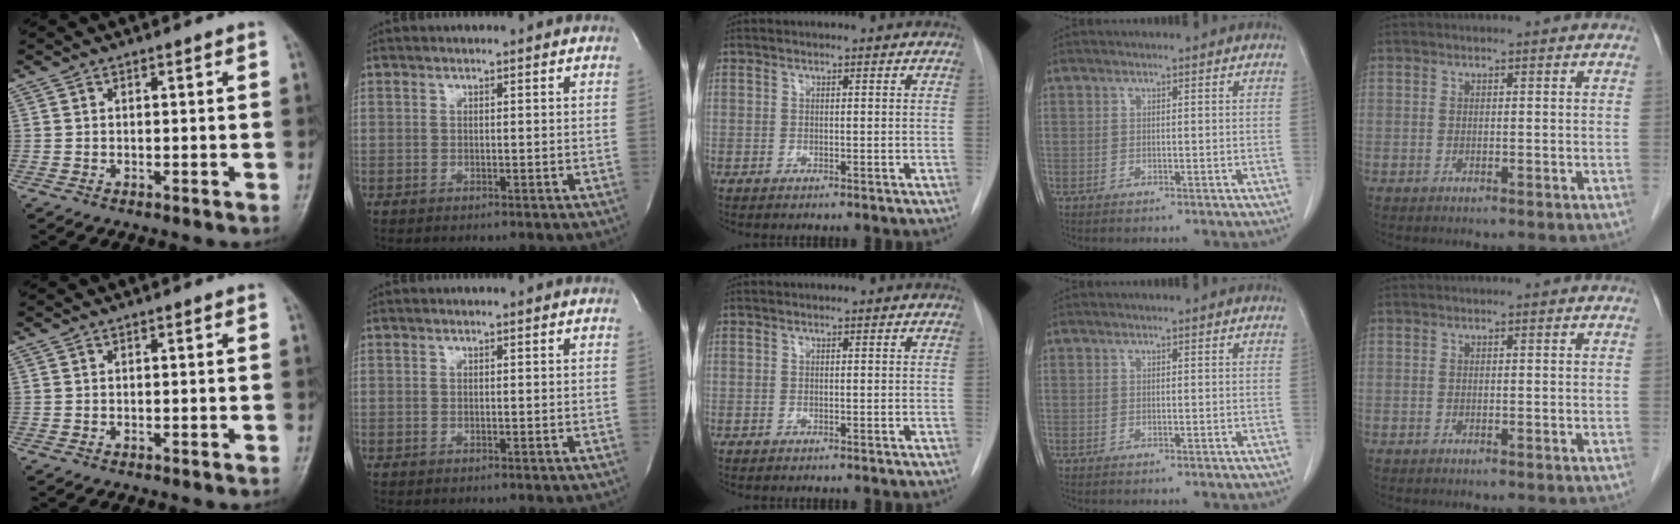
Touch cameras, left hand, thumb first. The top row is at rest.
{}